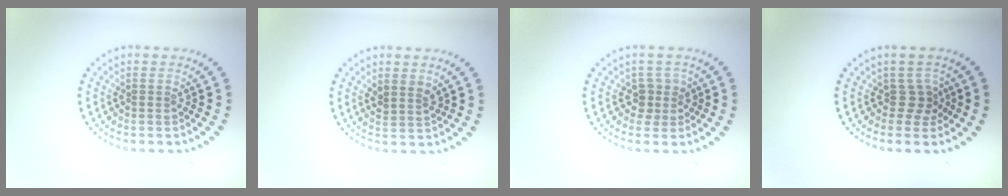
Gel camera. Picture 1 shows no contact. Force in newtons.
{"total": 1.5, "press": 1.2, "slide": 0.8}
{"total": 1.8, "press": 1.5, "slide": 1.0}
{"total": 2.0, "press": 1.4, "slide": 1.4}